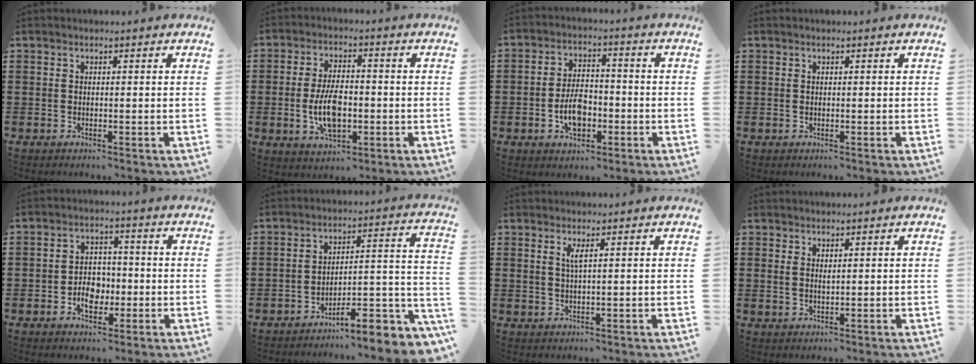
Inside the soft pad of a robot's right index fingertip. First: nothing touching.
{"total": 7.5, "force": [-1.3, 3.8, 6.3], "torque": [-0.129, -0.002, -0.030]}
{"total": 5.9, "force": [-2.1, 3.6, 4.1], "torque": [-0.078, 0.004, -0.041]}
{"total": 0.0}
{"total": 4.8, "force": [-1.5, 3.4, 3.0], "torque": [-0.042, 0.000, -0.031]}
{"total": 6.7, "force": [-5.4, 1.3, 3.8], "torque": [-0.047, -0.010, -0.104]}
{"total": 1.8, "force": [0.8, -0.1, 1.6], "torque": [-0.035, -0.002, 0.012]}
{"total": 1.1, "force": [0.7, 0.3, 0.7], "torque": [-0.016, 0.003, 0.012]}